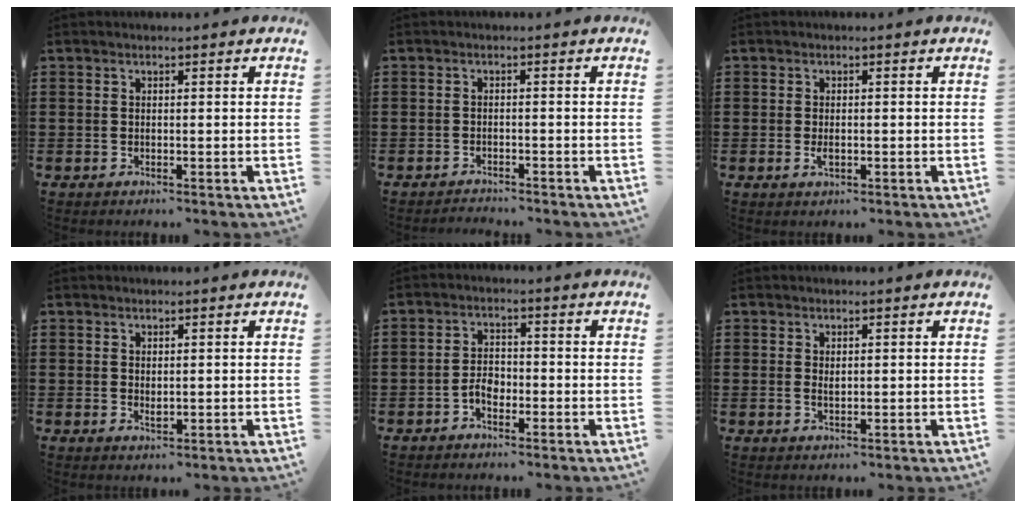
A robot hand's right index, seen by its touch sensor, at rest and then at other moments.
{"total": 1.4, "force": [-1.4, 0.0, -0.1], "torque": [-0.003, 0.001, -0.029]}
{"total": 1.5, "force": [-0.3, 0.7, 1.3], "torque": [-0.024, -0.001, -0.006]}
{"total": 1.1, "force": [0.3, 0.6, 0.9], "torque": [-0.017, 0.003, 0.006]}
{"total": 2.9, "force": [-1.4, 1.8, 1.8], "torque": [-0.044, 0.002, -0.030]}
{"total": 1.0, "force": [0.2, 0.5, 0.8], "torque": [-0.017, 0.004, 0.003]}